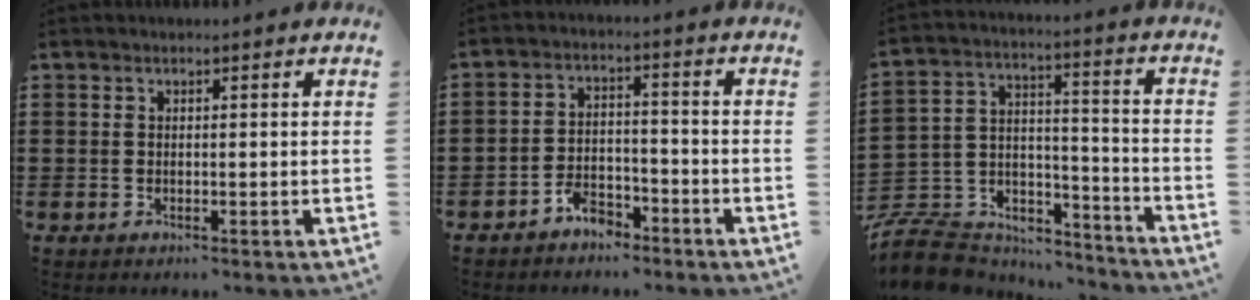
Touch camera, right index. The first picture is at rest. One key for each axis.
{"total": 3.9, "fx": -3.3, "fy": 1.7, "fz": 1.2, "tx": -0.022, "ty": 0.012, "tz": -0.063}
{"total": 8.5, "fx": -7.6, "fy": 3.6, "fz": 1.5, "tx": -0.050, "ty": 0.007, "tz": -0.149}